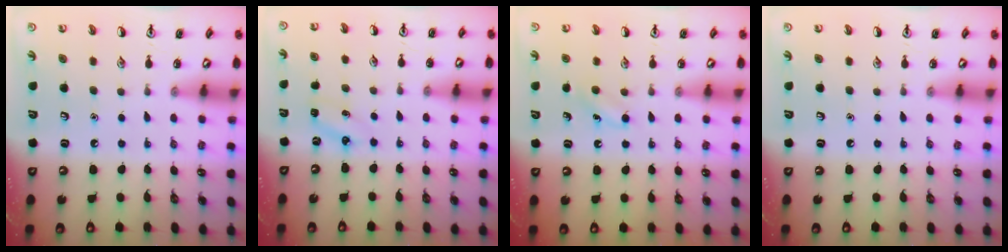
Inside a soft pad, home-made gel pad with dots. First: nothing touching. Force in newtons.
{"total": 3.8, "press": 3.6, "slide": 1.3}
{"total": 4.3, "press": 4.0, "slide": 1.4}
{"total": 0.0}